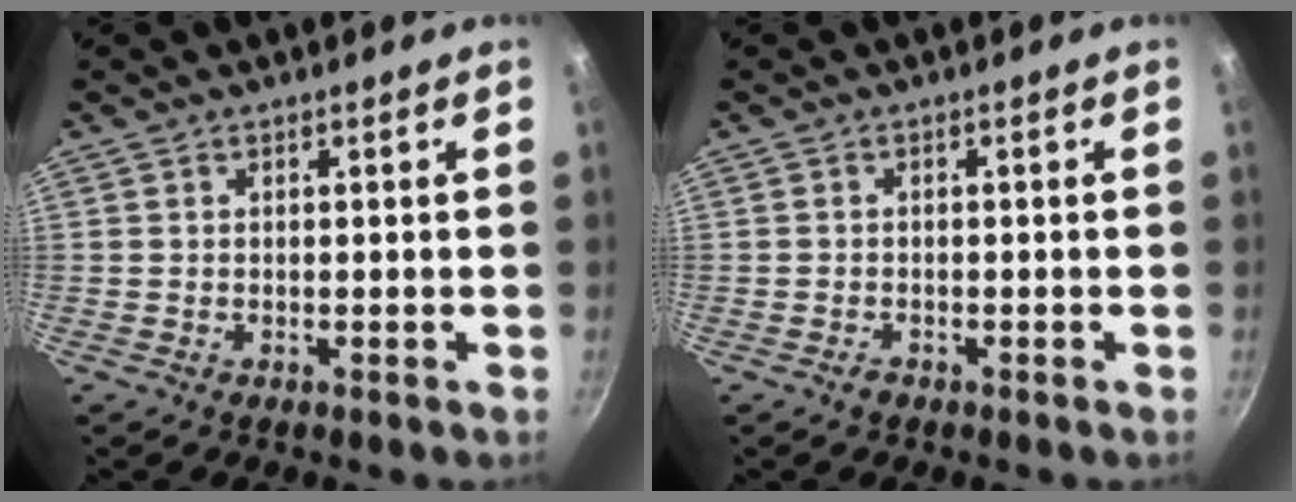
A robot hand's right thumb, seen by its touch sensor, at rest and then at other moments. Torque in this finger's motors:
{"motor_torque": [-0.19, 0.04, -0.27, 0.16, 0.03]}